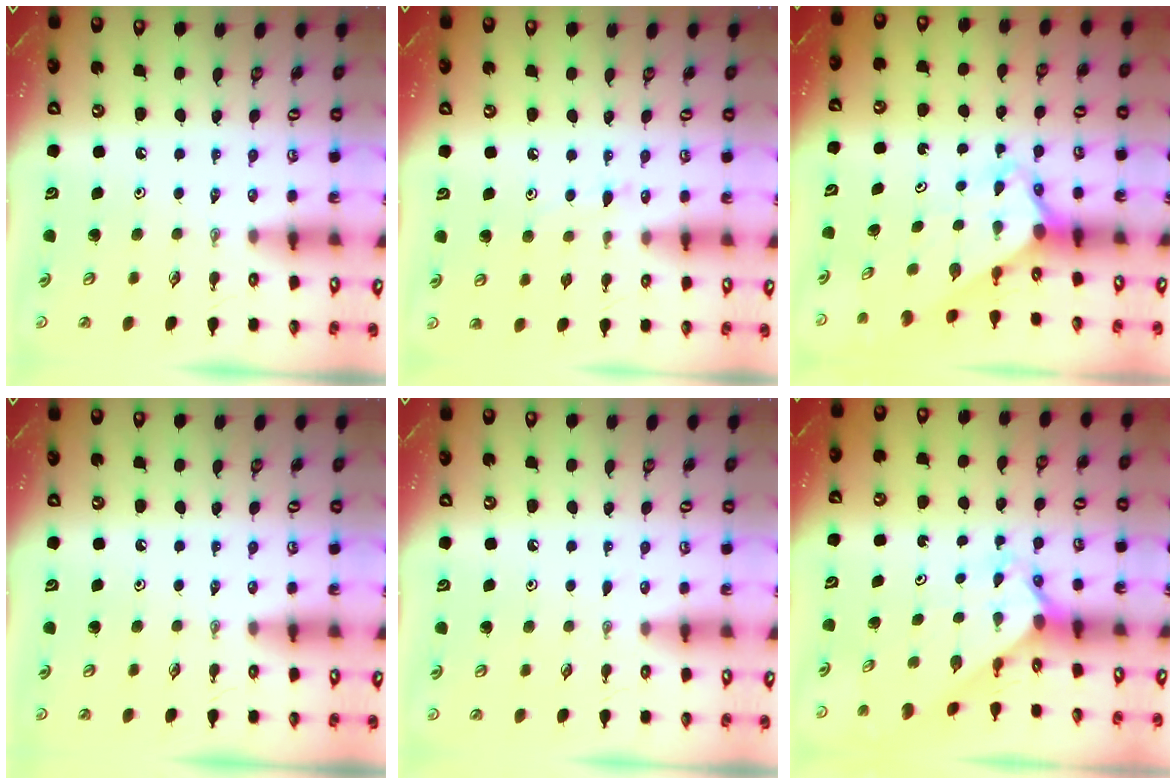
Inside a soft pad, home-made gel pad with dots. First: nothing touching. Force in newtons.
{"total": 8.3, "press": 8.3, "slide": 0.5}
{"total": 2.8, "press": 2.8, "slide": 0.2}
{"total": 0.0}
{"total": 2.8, "press": 2.8, "slide": 0.3}
{"total": 2.4, "press": 2.3, "slide": 0.2}